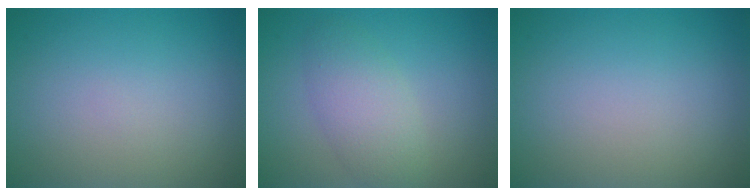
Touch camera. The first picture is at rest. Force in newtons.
{"total": 3.6, "press": 3.6, "slide": 0.1}
{"total": 0.0}